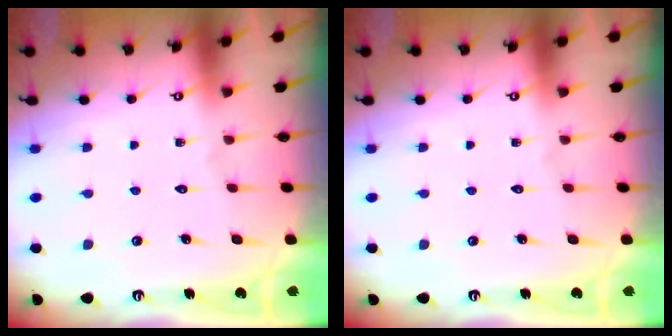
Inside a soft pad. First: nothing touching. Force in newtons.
{"total": 0.0}